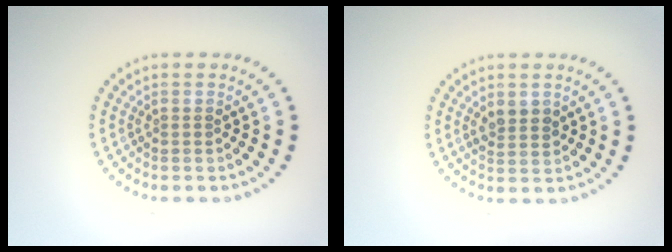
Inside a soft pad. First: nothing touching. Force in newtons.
{"total": 1.8, "press": 1.8, "slide": 0.5}